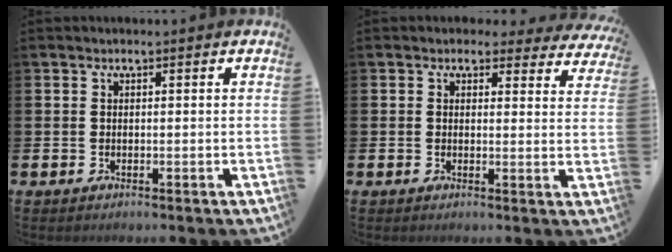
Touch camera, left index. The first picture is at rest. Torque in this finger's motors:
{"motor_torque": [1.02, -1.12, 0.04, -0.01]}